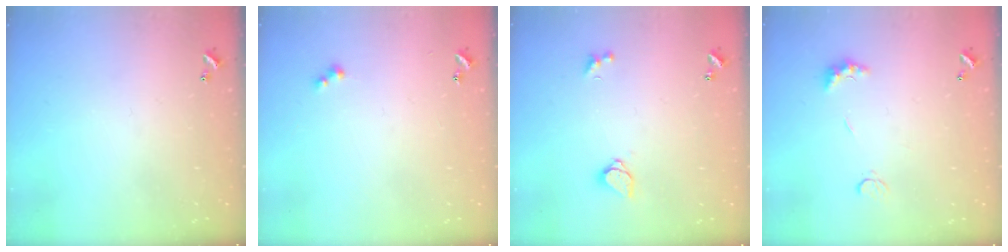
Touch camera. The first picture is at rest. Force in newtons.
{"total": 1.9, "press": 1.8, "slide": 0.4}
{"total": 1.5, "press": 1.5, "slide": 0.4}
{"total": 3.3, "press": 3.2, "slide": 0.7}